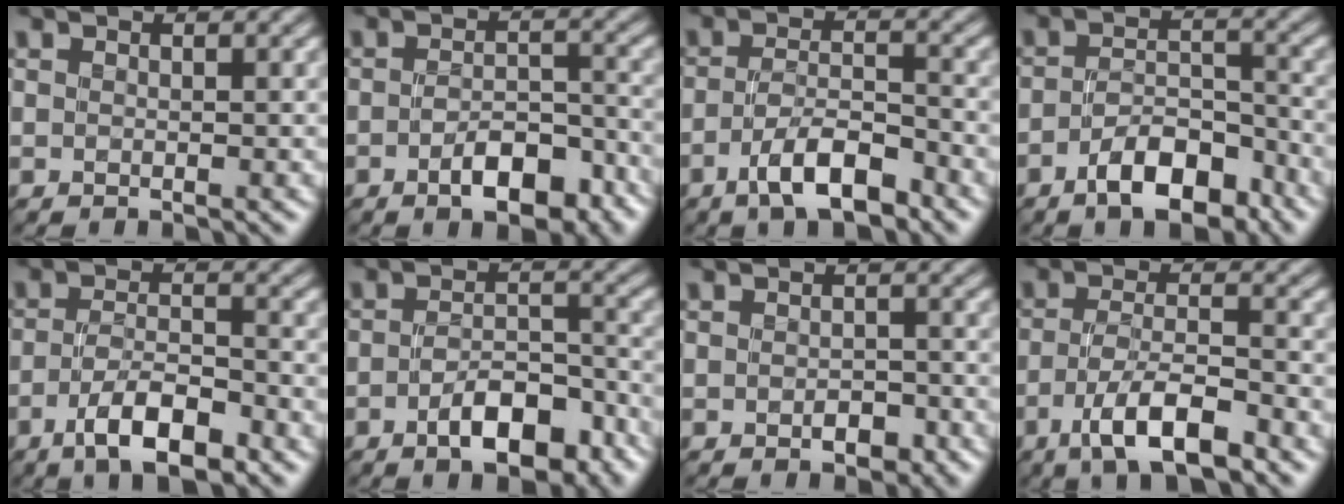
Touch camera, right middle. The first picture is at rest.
{"total": 4.9, "force": [-2.6, 2.1, 3.5], "torque": [-0.056, 0.005, -0.041]}
{"total": 4.9, "force": [-3.1, 1.4, 3.6], "torque": [-0.068, 0.003, -0.058]}
{"total": 5.5, "force": [-3.5, 2.3, 3.7], "torque": [-0.060, 0.004, -0.062]}
{"total": 5.3, "force": [-3.1, 1.7, 4.0], "torque": [-0.076, 0.002, -0.057]}
{"total": 5.5, "force": [-3.0, 2.3, 4.0], "torque": [-0.066, 0.005, -0.049]}
{"total": 1.5, "force": [-0.8, 0.9, 1.0], "torque": [-0.015, 0.002, -0.015]}
{"total": 6.1, "force": [-3.7, 1.6, 4.5], "torque": [-0.086, 0.002, -0.069]}